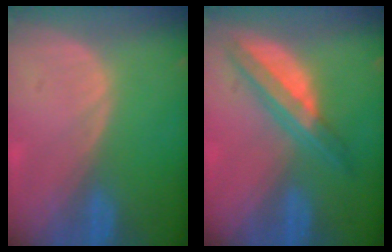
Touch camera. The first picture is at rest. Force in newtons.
{"total": 6.6, "press": 5.8, "slide": 3.1}